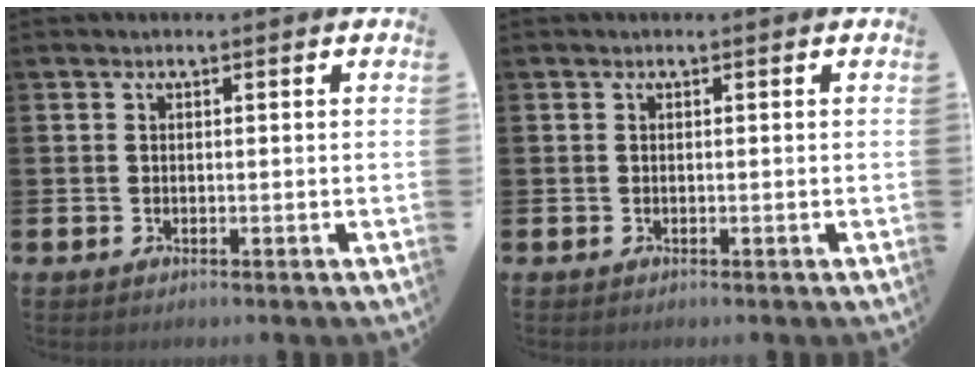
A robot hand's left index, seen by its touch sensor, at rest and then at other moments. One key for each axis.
{"total": 0.0}